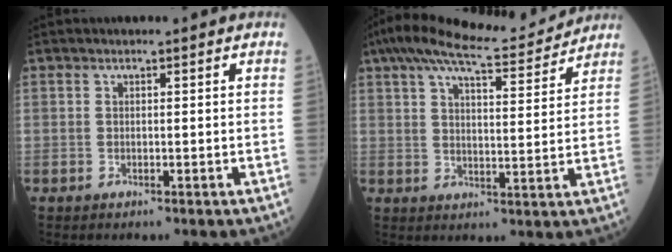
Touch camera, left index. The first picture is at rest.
{"total": 13.5, "force": [12.1, 1.3, 5.9], "torque": [-0.105, 0.015, 0.177]}